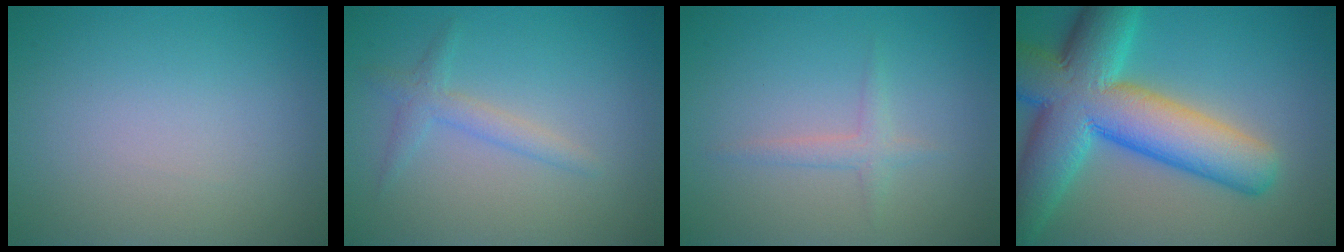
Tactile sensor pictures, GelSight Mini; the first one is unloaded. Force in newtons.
{"total": 1.9, "press": 1.9, "slide": 0.1}
{"total": 1.3, "press": 1.3, "slide": 0.1}
{"total": 13.1, "press": 13.1, "slide": 0.2}